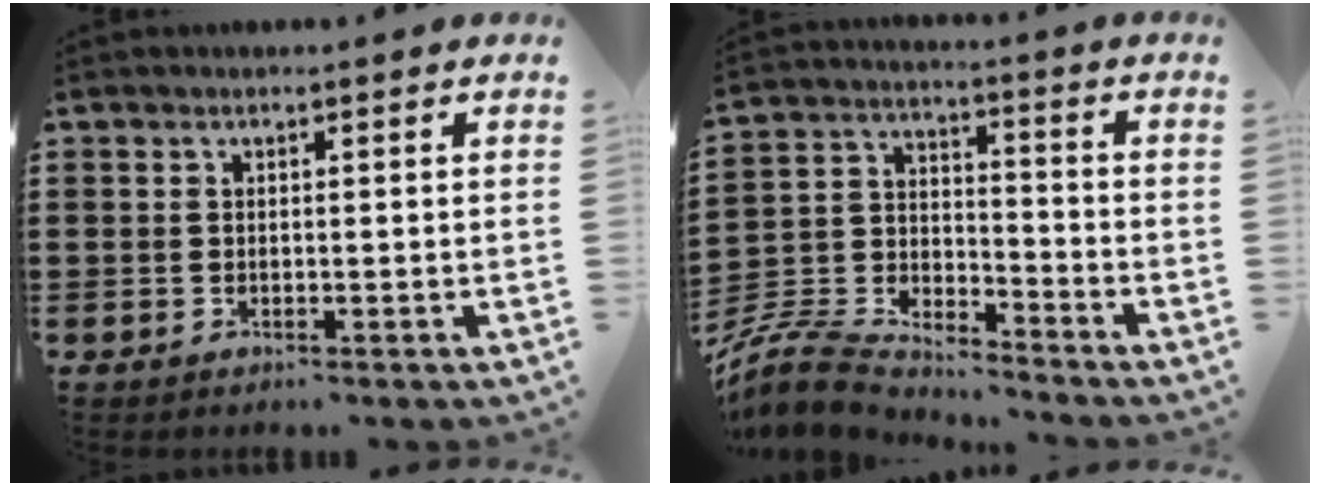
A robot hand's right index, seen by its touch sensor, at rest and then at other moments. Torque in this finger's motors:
{"motor_torque": [-2.14, 0.00, -0.54, -0.21]}